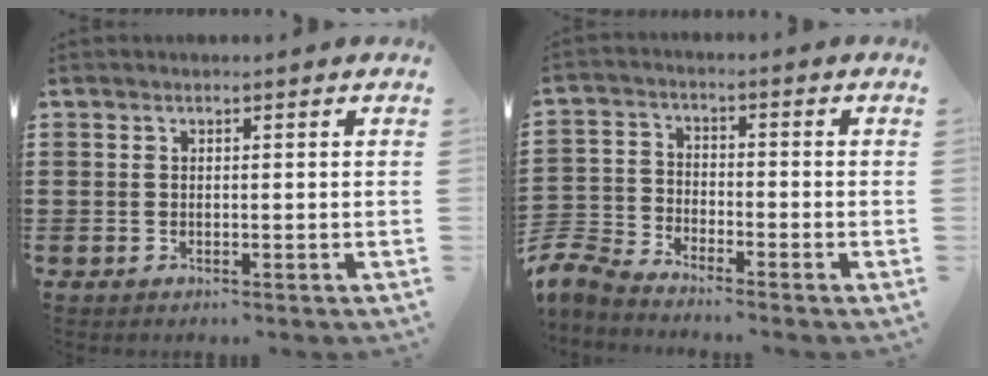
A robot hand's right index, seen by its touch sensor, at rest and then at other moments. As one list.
[{"total": 5.2, "force": [-5.1, 0.9, 0.8], "torque": [-0.050, -0.005, -0.111]}]